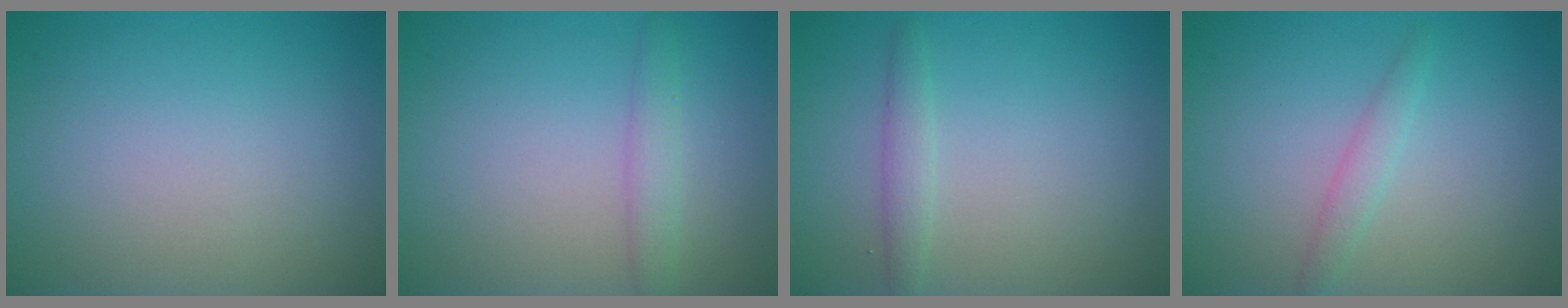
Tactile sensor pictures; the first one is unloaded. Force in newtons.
{"total": 1.9, "press": 1.9, "slide": 0.1}
{"total": 1.5, "press": 1.5, "slide": 0.1}
{"total": 1.4, "press": 1.4, "slide": 0.1}